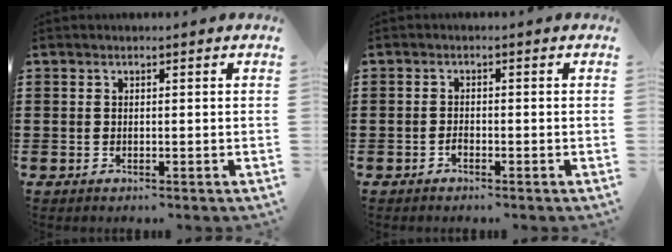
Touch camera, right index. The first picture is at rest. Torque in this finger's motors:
{"motor_torque": [1.02, 1.01, 0.02, -0.01]}